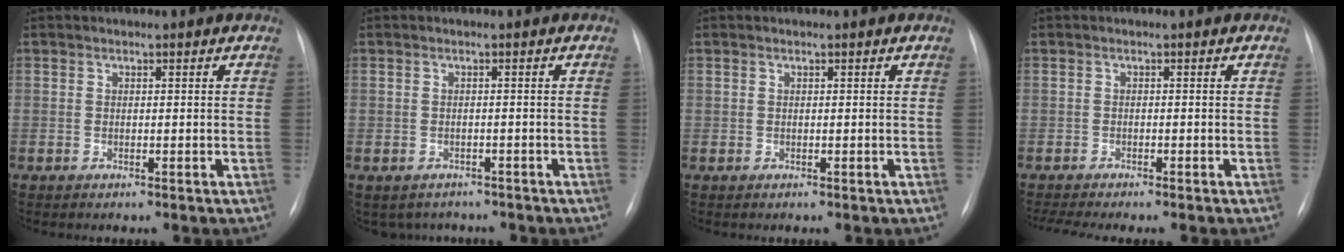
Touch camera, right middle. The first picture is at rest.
{"total": 4.3, "force": [-3.6, 2.5, 0.2], "torque": [0.000, 0.011, -0.044]}
{"total": 0.0}
{"total": 4.0, "force": [-3.6, -0.1, 1.9], "torque": [-0.031, -0.005, -0.054]}